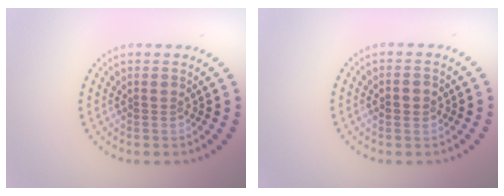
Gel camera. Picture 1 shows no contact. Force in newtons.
{"total": 1.9, "press": 1.9, "slide": 0.1}